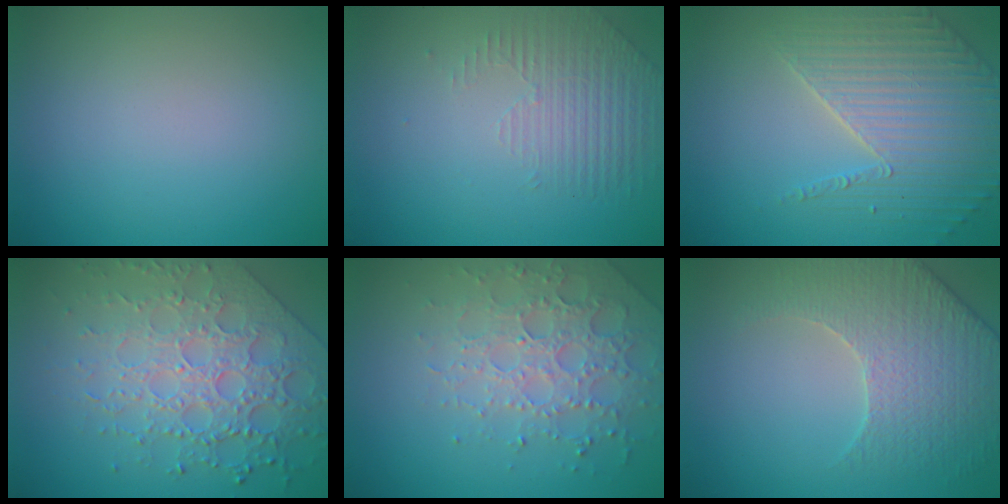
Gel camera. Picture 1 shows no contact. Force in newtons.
{"total": 1.5, "press": 0.9, "slide": 1.2}
{"total": 3.9, "press": 3.9, "slide": 0.3}
{"total": 7.1, "press": 5.4, "slide": 4.5}
{"total": 4.9, "press": 4.7, "slide": 1.2}
{"total": 4.4, "press": 4.3, "slide": 1.1}